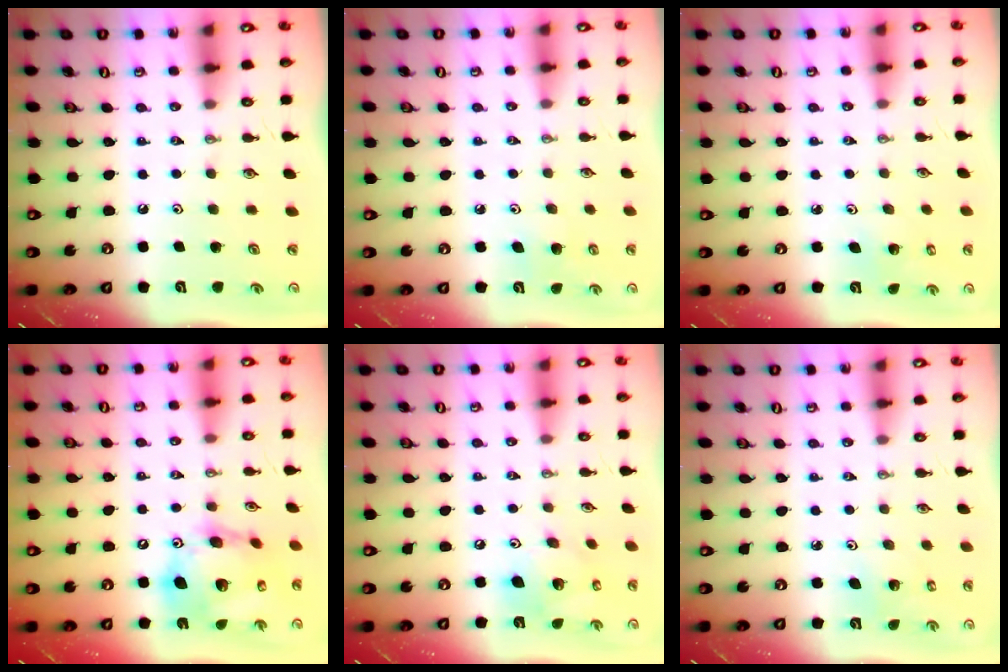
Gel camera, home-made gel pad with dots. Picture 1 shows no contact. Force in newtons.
{"total": 4.2, "press": 4.2, "slide": 0.4}
{"total": 2.2, "press": 2.2, "slide": 0.2}
{"total": 19.7, "press": 19.6, "slide": 2.3}
{"total": 15.1, "press": 14.8, "slide": 2.8}
{"total": 2.7, "press": 2.7, "slide": 0.2}